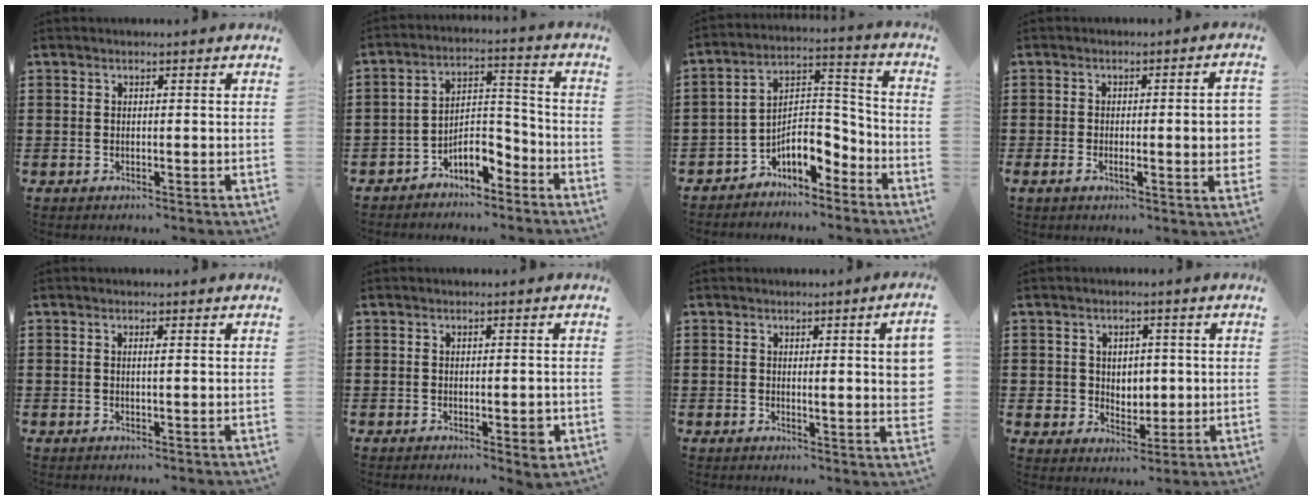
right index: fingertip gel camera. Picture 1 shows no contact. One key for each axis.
{"total": 6.4, "fx": -4.8, "fy": 2.5, "fz": 3.3, "tx": -0.063, "ty": 0.017, "tz": -0.093}
{"total": 7.6, "fx": -5.3, "fy": 3.2, "fz": 4.4, "tx": -0.083, "ty": 0.000, "tz": -0.104}
{"total": 6.2, "fx": -0.7, "fy": 1.1, "fz": 6.1, "tx": -0.080, "ty": -0.008, "tz": -0.013}
{"total": 0.5, "fx": 0.1, "fy": -0.1, "fz": 0.5, "tx": -0.009, "ty": -0.002, "tz": 0.001}
{"total": 1.9, "fx": -0.6, "fy": 0.5, "fz": 1.8, "tx": -0.031, "ty": -0.004, "tz": -0.010}
{"total": 4.7, "fx": 0.8, "fy": 0.2, "fz": 4.6, "tx": -0.065, "ty": -0.012, "tz": 0.011}
{"total": 3.8, "fx": 1.2, "fy": 3.5, "fz": 0.8, "tx": -0.025, "ty": 0.007, "tz": 0.019}